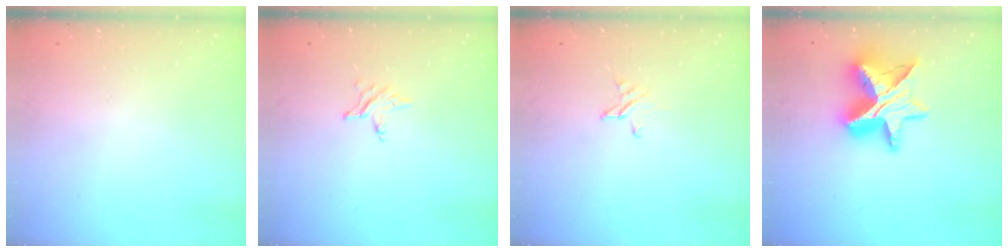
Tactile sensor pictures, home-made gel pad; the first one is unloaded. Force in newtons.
{"total": 2.8, "press": 2.7, "slide": 0.4}
{"total": 3.2, "press": 3.2, "slide": 0.3}
{"total": 16.2, "press": 16.2, "slide": 1.0}